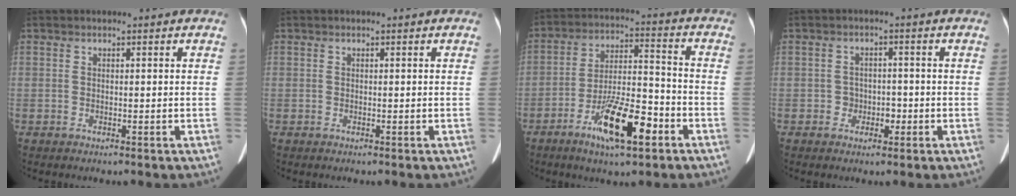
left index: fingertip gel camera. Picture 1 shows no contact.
{"total": 0.0}
{"total": 11.8, "force": [-6.2, 2.5, 9.8], "torque": [-0.179, -0.004, -0.106]}
{"total": 2.5, "force": [-0.9, 2.1, 1.2], "torque": [-0.013, 0.006, -0.011]}